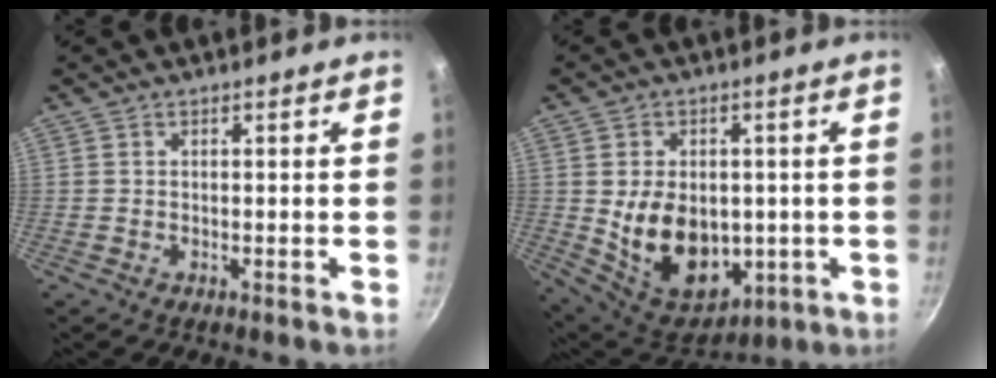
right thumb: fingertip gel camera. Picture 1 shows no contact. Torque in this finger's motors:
{"motor_torque": [-0.45, 1.09, 0.04, -0.02, 0.27]}